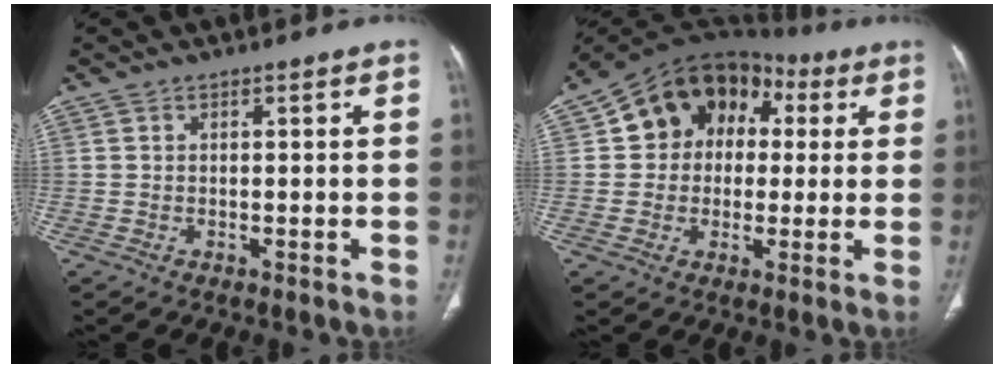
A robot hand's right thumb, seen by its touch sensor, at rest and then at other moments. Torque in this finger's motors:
{"motor_torque": [-1.01, 1.04, 0.84, -0.25, 0.17]}